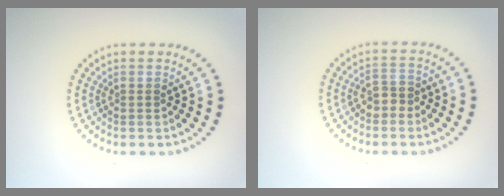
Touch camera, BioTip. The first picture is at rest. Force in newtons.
{"total": 1.7, "press": 1.6, "slide": 0.7}